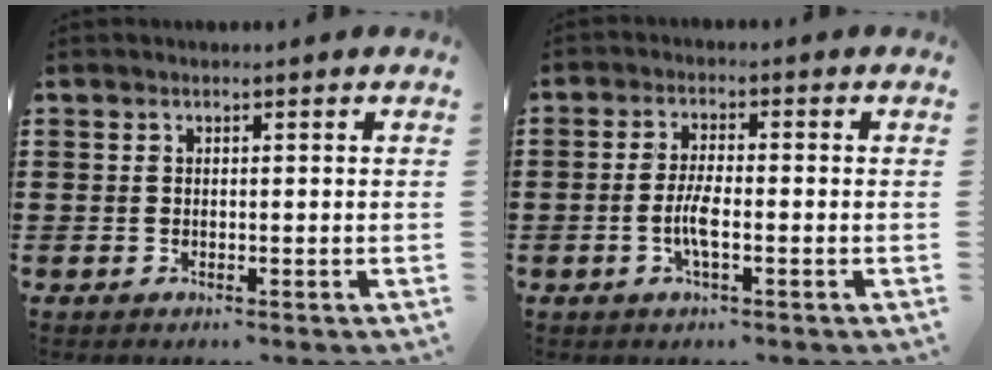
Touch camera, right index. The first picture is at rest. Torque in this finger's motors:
{"motor_torque": [-0.21, 0.24, 0.08, 0.01]}